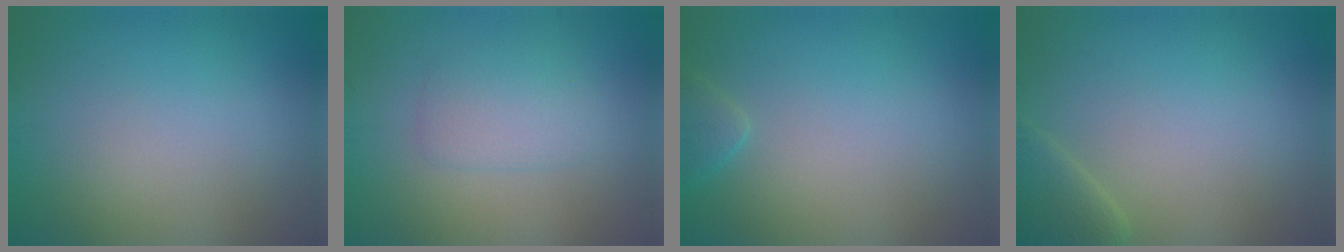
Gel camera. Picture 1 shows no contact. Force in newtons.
{"total": 2.3, "press": 2.3, "slide": 0.1}
{"total": 1.5, "press": 1.5, "slide": 0.1}
{"total": 2.5, "press": 2.5, "slide": 0.2}